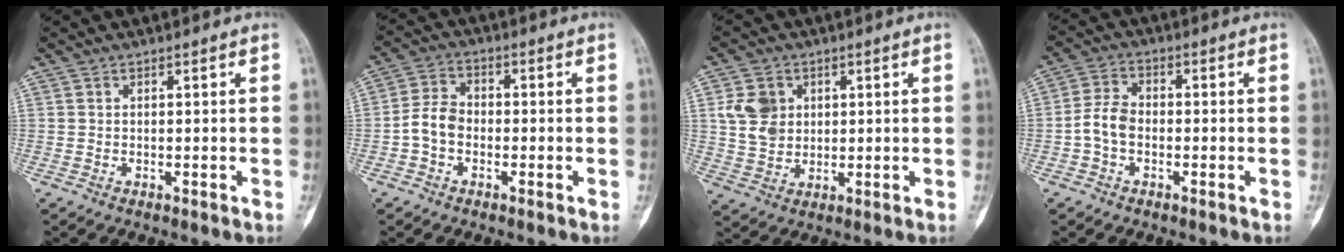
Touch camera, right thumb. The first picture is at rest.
{"total": 5.6, "force": [-1.5, 4.1, 3.5], "torque": [-0.061, 0.020, -0.039]}
{"total": 7.6, "force": [2.0, 6.2, 3.9], "torque": [-0.053, -0.007, 0.045]}
{"total": 5.4, "force": [-1.4, 3.7, 3.7], "torque": [-0.071, 0.019, -0.035]}